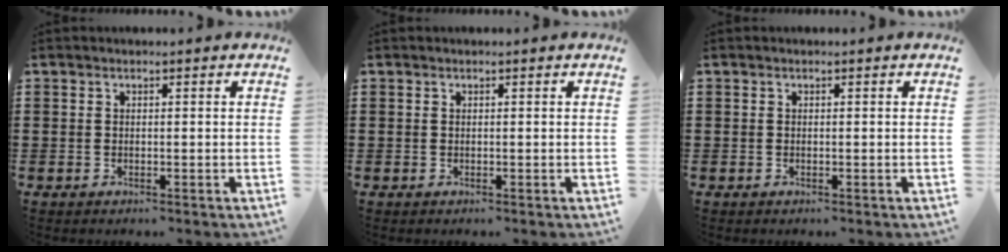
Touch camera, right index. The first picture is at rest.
{"total": 0.0}
{"total": 0.0}